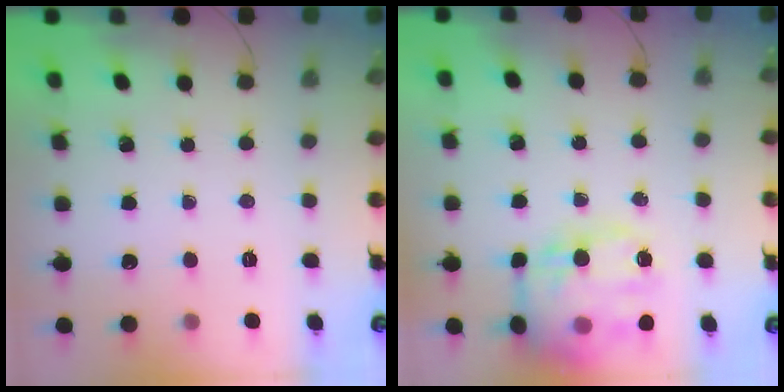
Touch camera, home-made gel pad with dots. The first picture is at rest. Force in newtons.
{"total": 20.0, "press": 19.7, "slide": 3.4}